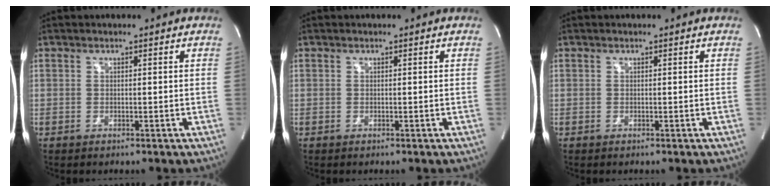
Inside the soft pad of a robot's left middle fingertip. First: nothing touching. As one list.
[{"total": 0.0}, {"total": 0.0}]